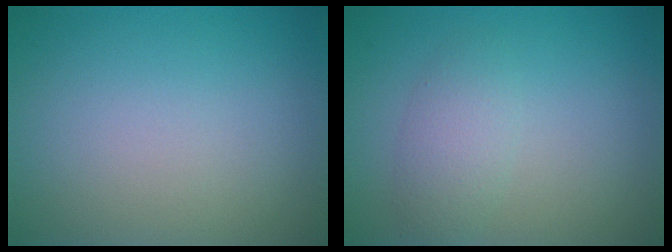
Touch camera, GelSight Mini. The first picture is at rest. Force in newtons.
{"total": 2.4, "press": 2.4, "slide": 0.0}